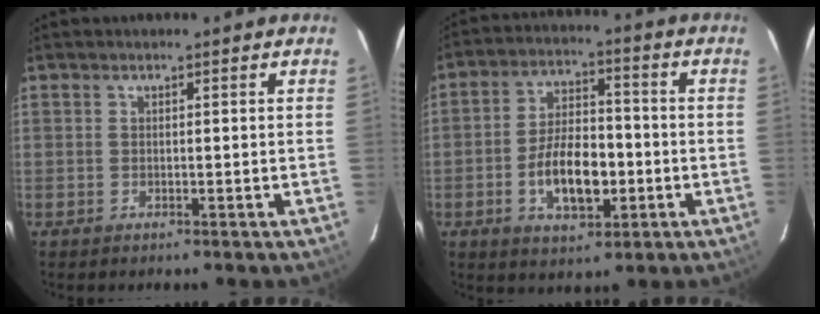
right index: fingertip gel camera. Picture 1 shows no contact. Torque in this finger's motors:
{"motor_torque": [0.43, -0.29, 0.39, 0.12]}